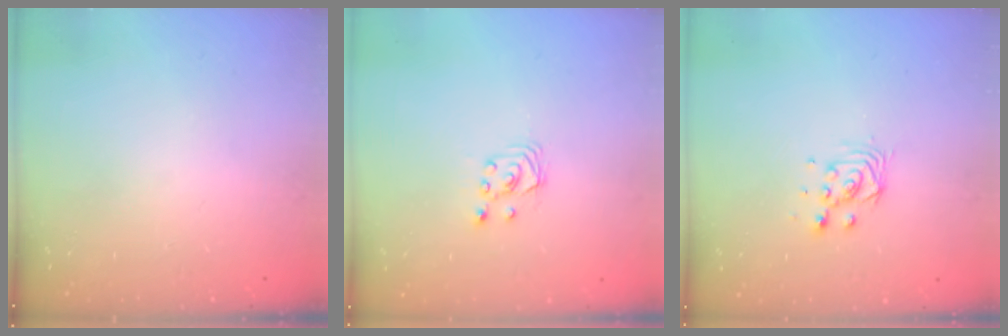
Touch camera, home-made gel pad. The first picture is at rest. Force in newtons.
{"total": 2.6, "press": 2.6, "slide": 0.3}
{"total": 4.2, "press": 4.2, "slide": 0.3}